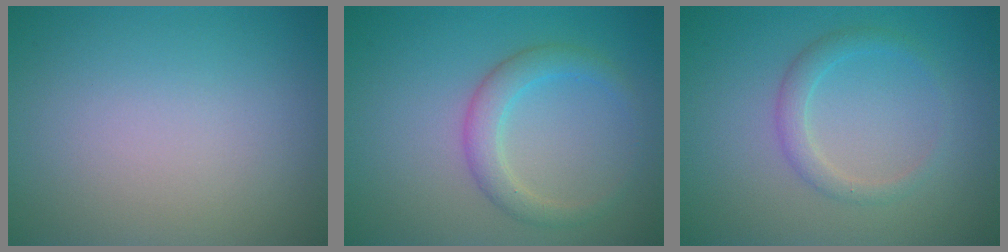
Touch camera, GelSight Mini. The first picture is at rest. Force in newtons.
{"total": 2.8, "press": 2.8, "slide": 0.1}
{"total": 1.9, "press": 1.9, "slide": 0.2}